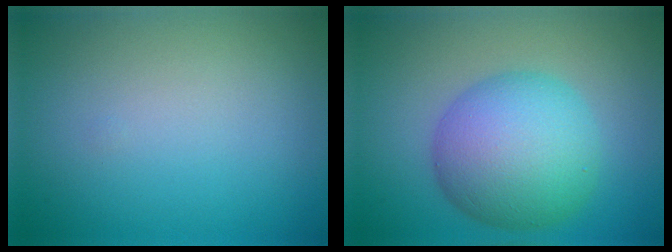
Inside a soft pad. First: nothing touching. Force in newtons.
{"total": 8.9, "press": 8.9, "slide": 0.1}